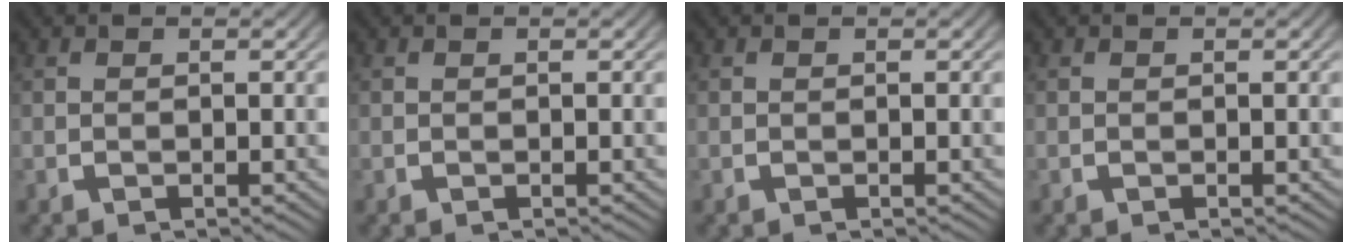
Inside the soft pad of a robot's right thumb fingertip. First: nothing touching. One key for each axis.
{"total": 0.0}
{"total": 0.0}
{"total": 0.0}